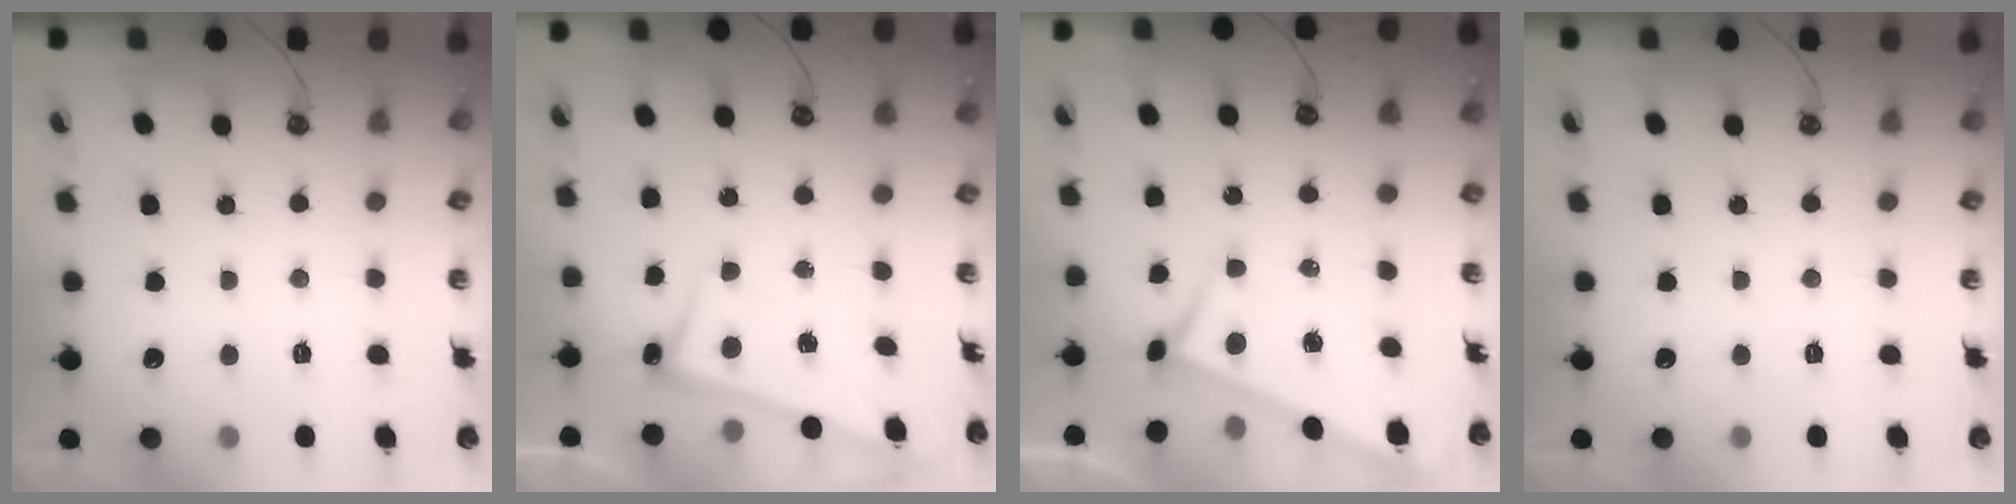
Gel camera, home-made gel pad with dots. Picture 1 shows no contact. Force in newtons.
{"total": 2.7, "press": 2.6, "slide": 0.6}
{"total": 2.4, "press": 2.3, "slide": 0.6}
{"total": 0.0}